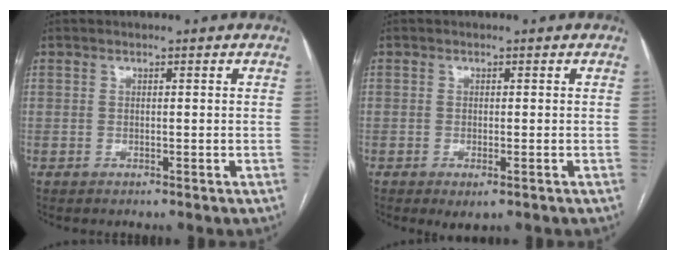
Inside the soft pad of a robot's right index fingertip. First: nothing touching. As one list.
[{"total": 2.1, "force": [-1.0, 0.6, 1.8], "torque": [-0.025, -0.004, -0.011]}]